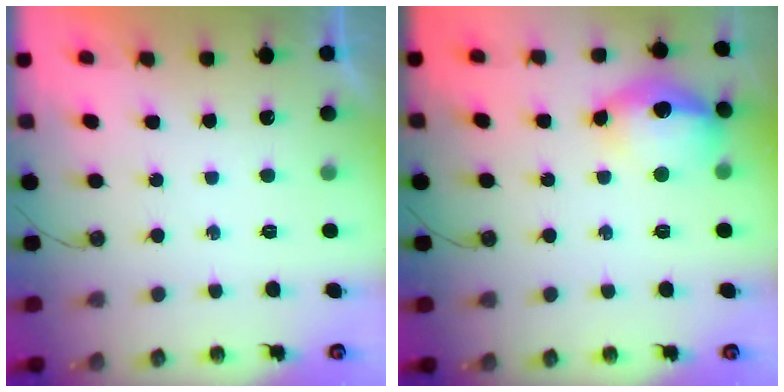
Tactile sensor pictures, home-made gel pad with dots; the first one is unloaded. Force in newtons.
{"total": 14.8, "press": 14.7, "slide": 1.7}